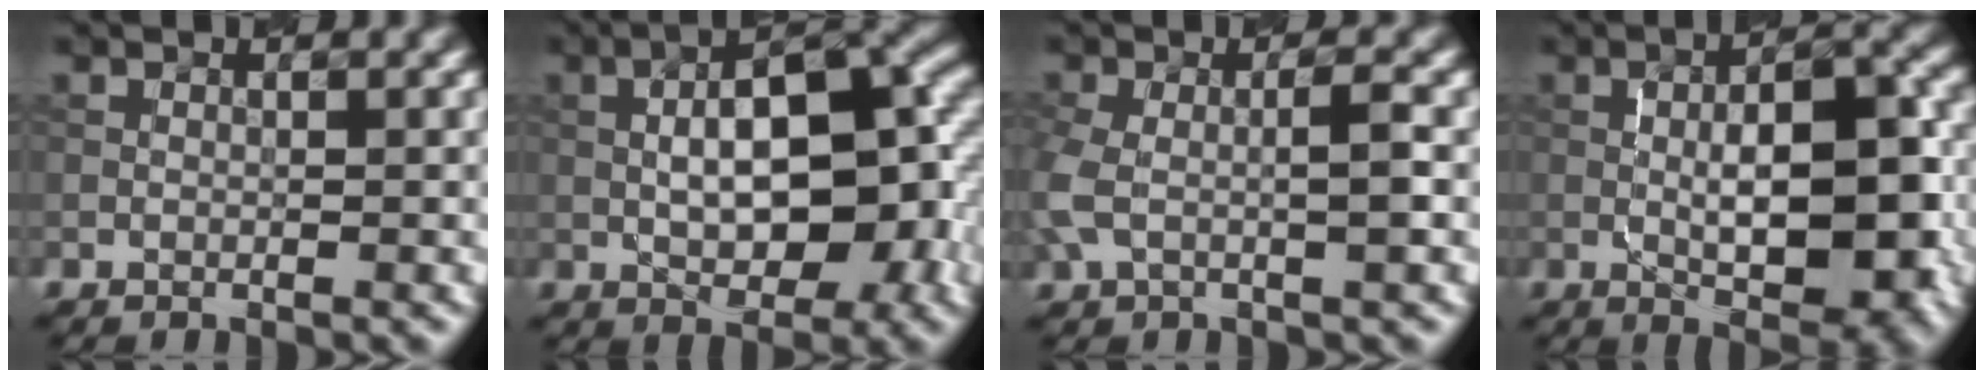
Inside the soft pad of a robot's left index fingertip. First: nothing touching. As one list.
[{"total": 10.6, "force": [-0.2, 4.6, 9.5], "torque": [-0.136, 0.014, -0.004]}, {"total": 4.3, "force": [-0.4, 1.8, 3.9], "torque": [-0.096, -0.001, -0.011]}, {"total": 9.1, "force": [-0.8, 3.4, 8.4], "torque": [-0.116, 0.007, -0.012]}]